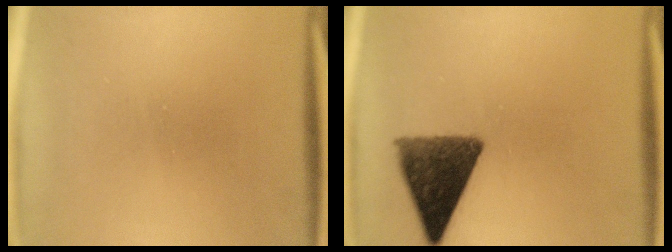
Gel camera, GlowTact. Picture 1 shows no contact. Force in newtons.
{"total": 11.0}